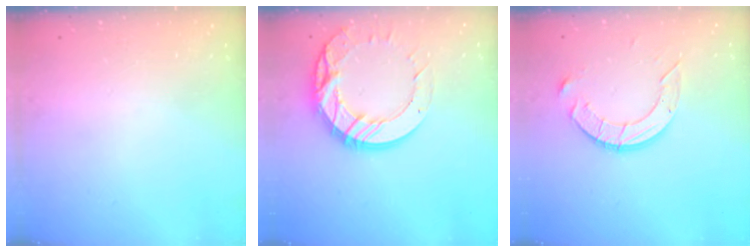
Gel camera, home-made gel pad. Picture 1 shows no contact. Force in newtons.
{"total": 17.3, "press": 17.2, "slide": 1.8}
{"total": 9.8, "press": 9.8, "slide": 0.9}